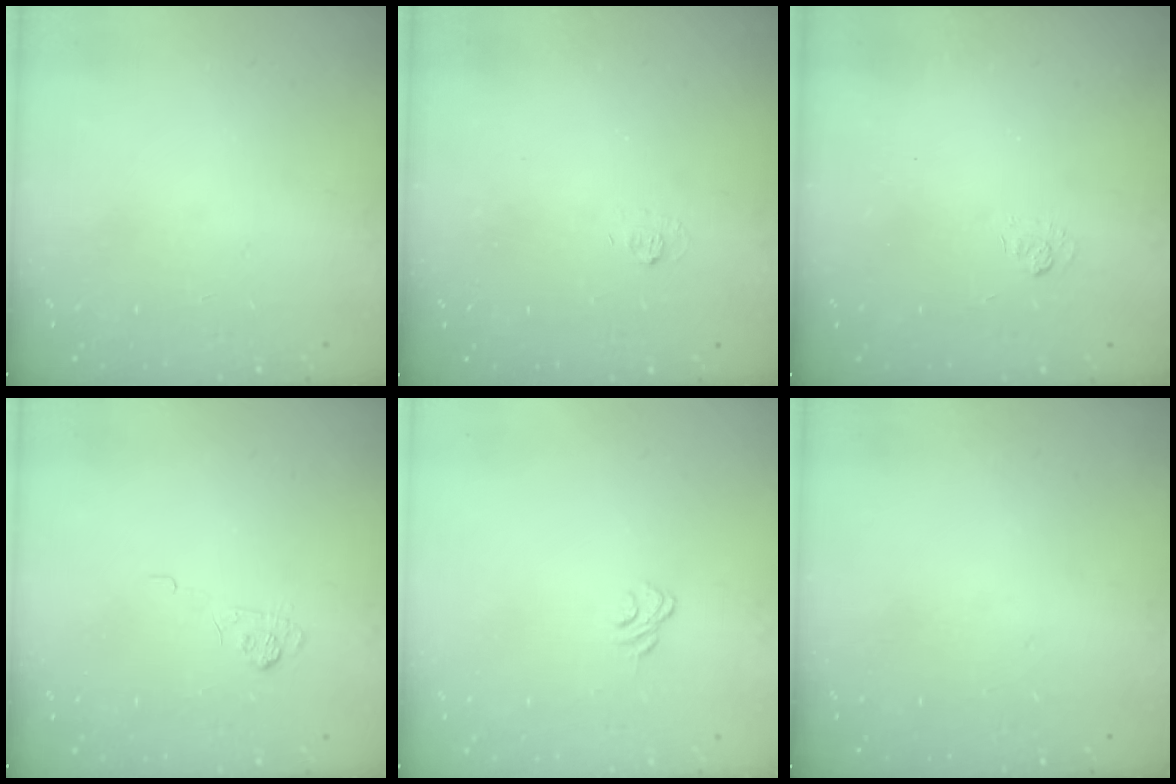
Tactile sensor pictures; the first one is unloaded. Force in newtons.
{"total": 3.7, "press": 3.6, "slide": 1.0}
{"total": 2.2, "press": 1.6, "slide": 1.4}
{"total": 6.8, "press": 6.7, "slide": 1.4}
{"total": 3.2, "press": 3.0, "slide": 1.2}
{"total": 0.0}